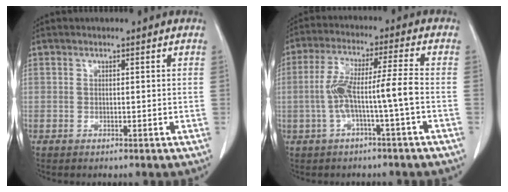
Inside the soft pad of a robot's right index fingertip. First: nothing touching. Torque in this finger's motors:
{"motor_torque": [1.32, -0.65, 0.71, 0.19]}